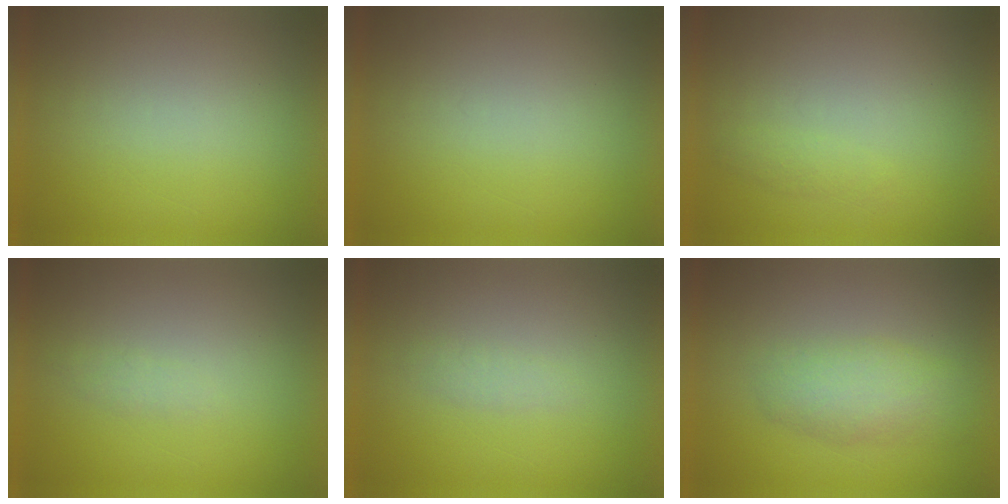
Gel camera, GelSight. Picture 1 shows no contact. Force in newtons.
{"total": 0.0}
{"total": 1.4}
{"total": 1.2}
{"total": 1.4}
{"total": 4.0}